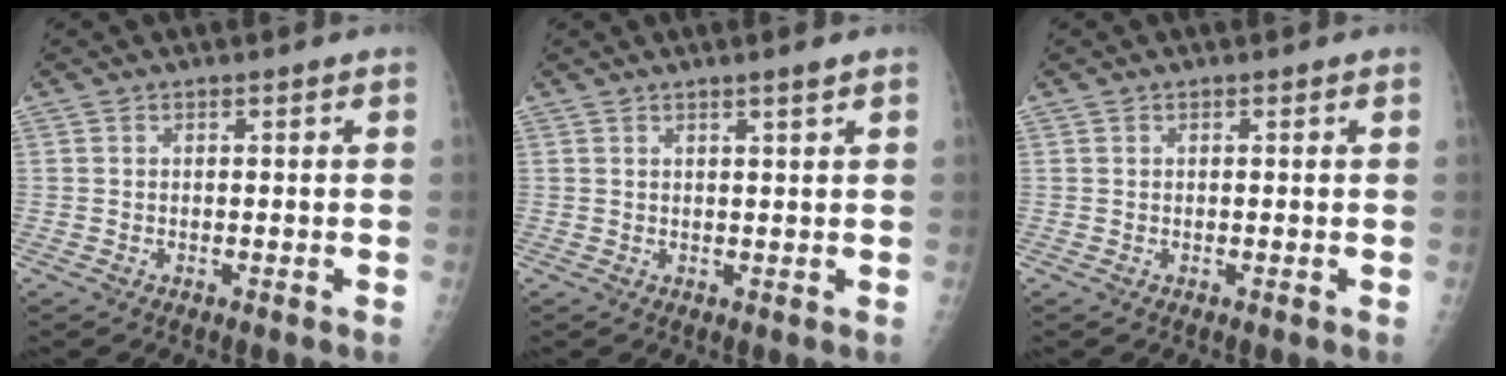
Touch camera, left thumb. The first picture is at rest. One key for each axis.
{"total": 1.8, "fx": 1.2, "fy": -0.4, "fz": 1.3, "tx": -0.021, "ty": -0.009, "tz": 0.021}
{"total": 0.0}